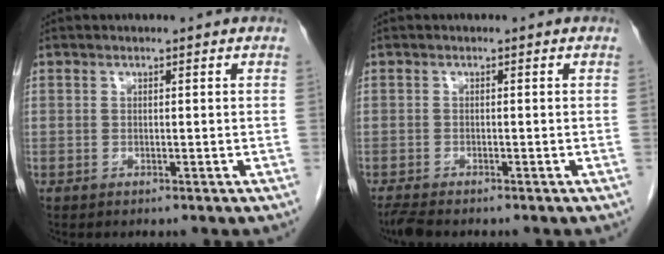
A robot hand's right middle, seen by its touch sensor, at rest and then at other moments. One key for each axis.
{"total": 2.1, "fx": -1.9, "fy": 0.2, "fz": 1.0, "tx": -0.026, "ty": -0.008, "tz": -0.035}